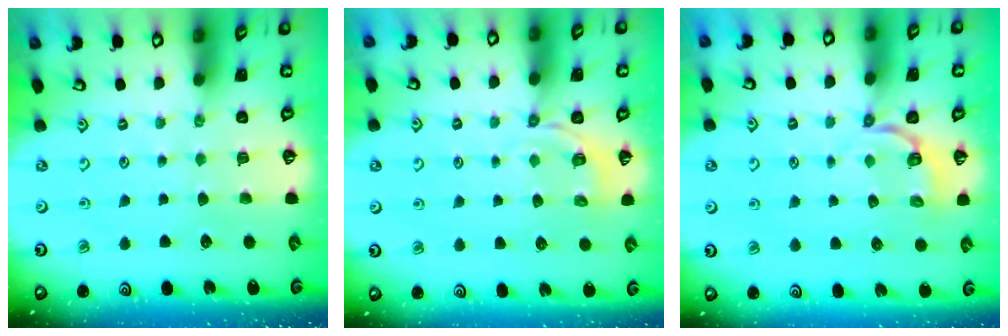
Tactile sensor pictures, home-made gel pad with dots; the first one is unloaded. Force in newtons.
{"total": 2.8, "press": 2.1, "slide": 1.8}
{"total": 3.8, "press": 2.8, "slide": 2.5}